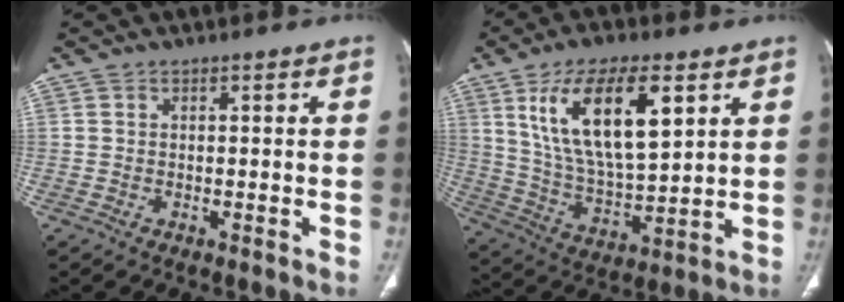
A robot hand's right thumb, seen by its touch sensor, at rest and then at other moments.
{"total": 18.7, "force": [7.4, 7.7, 15.4], "torque": [-0.263, -0.027, 0.143]}